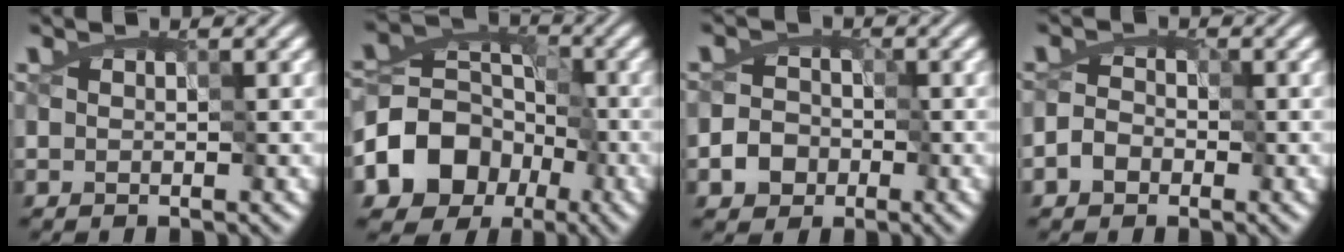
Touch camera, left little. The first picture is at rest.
{"total": 8.7, "force": [-5.1, 6.3, 3.1], "torque": [-0.051, 0.001, -0.102]}
{"total": 3.6, "force": [-2.6, 2.4, 0.2], "torque": [0.026, 0.004, -0.052]}
{"total": 2.6, "force": [-2.3, 1.4, 0.2], "torque": [0.016, 0.002, -0.038]}